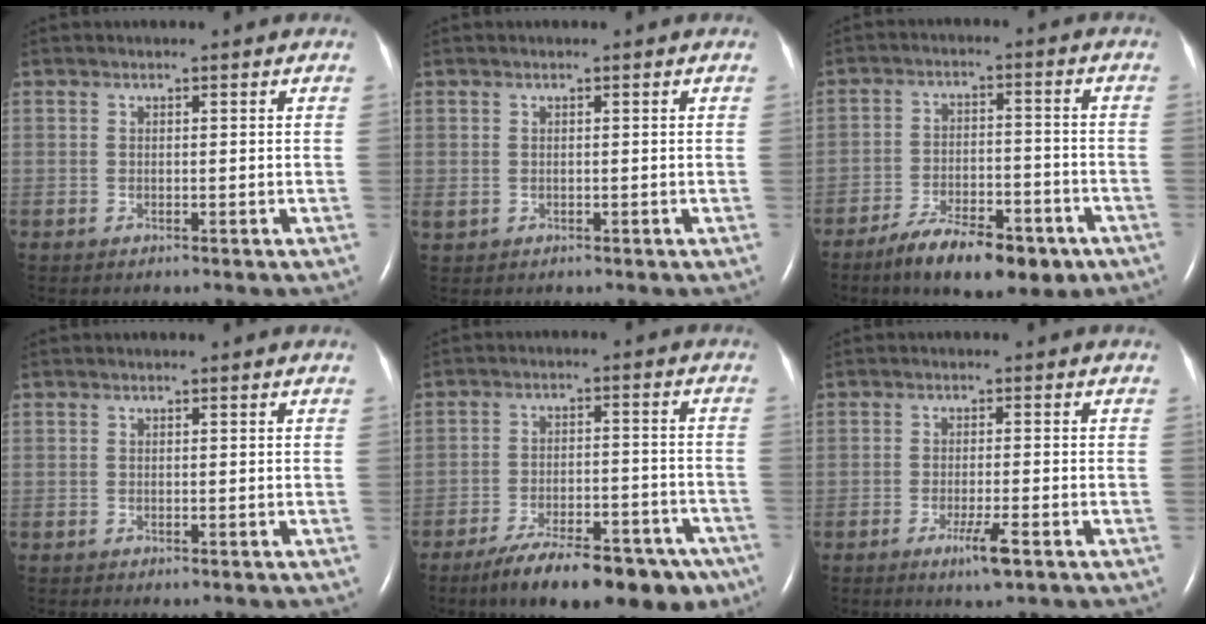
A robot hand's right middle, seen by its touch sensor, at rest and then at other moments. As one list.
[{"total": 0.9, "force": [0.0, 0.7, 0.5], "torque": [-0.015, -0.001, 0.005]}, {"total": 11.5, "force": [-7.8, 4.1, 7.5], "torque": [-0.120, -0.004, -0.119]}, {"total": 0.0}, {"total": 17.3, "force": [-12.7, 5.7, 10.1], "torque": [-0.112, 0.011, -0.185]}, {"total": 4.0, "force": [-2.2, 0.0, 3.3], "torque": [-0.064, -0.009, -0.039]}]